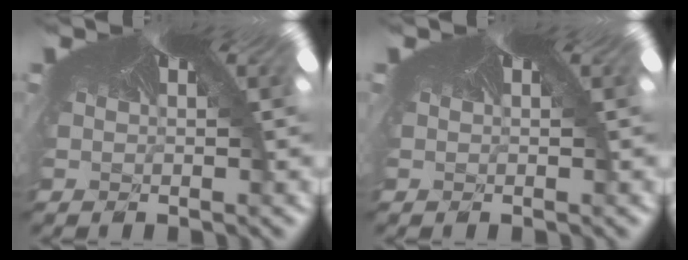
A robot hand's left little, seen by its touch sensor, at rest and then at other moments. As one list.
[{"total": 0.0}]